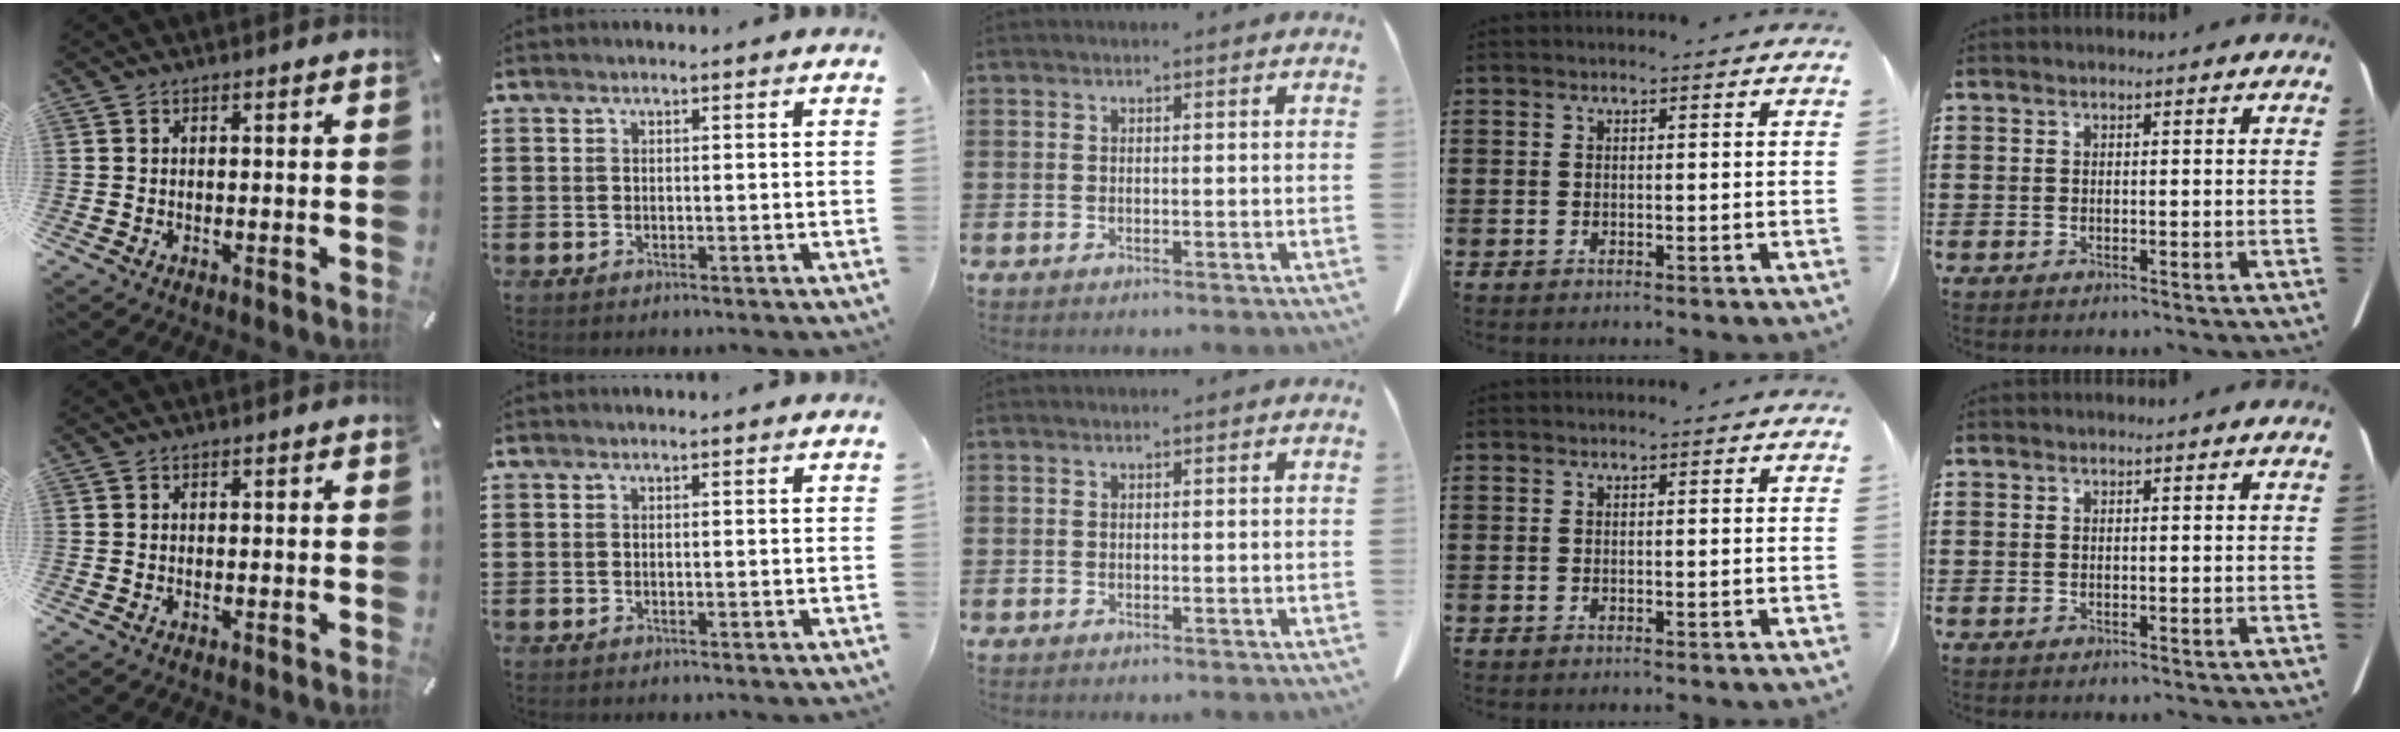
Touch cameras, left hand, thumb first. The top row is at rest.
{}